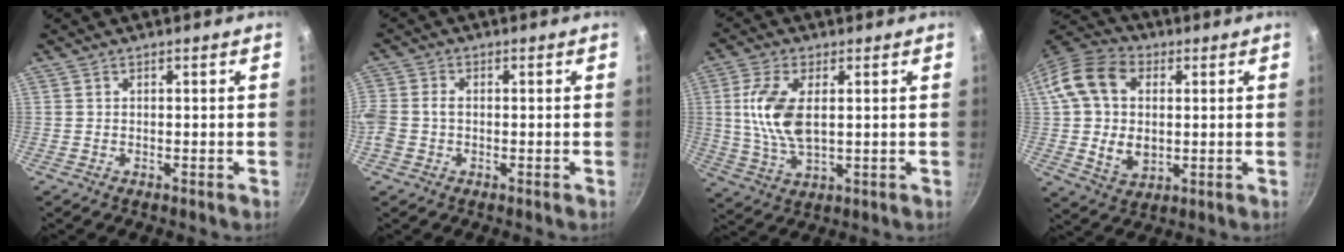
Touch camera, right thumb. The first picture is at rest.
{"total": 5.6, "force": [-0.6, 4.1, 3.8], "torque": [-0.097, 0.013, -0.013]}
{"total": 10.9, "force": [1.6, 5.4, 9.3], "torque": [-0.201, -0.008, 0.034]}
{"total": 17.6, "force": [2.5, 12.4, 12.2], "torque": [-0.226, 0.009, 0.045]}